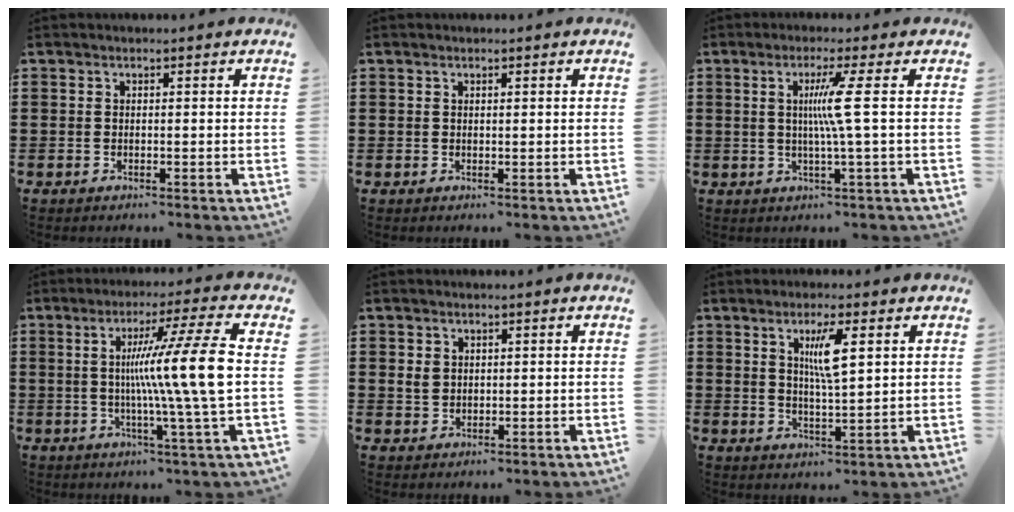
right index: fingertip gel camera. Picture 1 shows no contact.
{"total": 0.5, "force": [0.4, 0.4, 0.0], "torque": [0.000, 0.003, 0.007]}
{"total": 5.8, "force": [0.6, -1.3, 5.6], "torque": [-0.106, -0.008, 0.001]}
{"total": 13.6, "force": [0.8, -1.1, 13.5], "torque": [-0.230, -0.011, -0.002]}
{"total": 2.0, "force": [0.7, 1.6, 0.9], "torque": [-0.024, 0.007, 0.012]}
{"total": 5.3, "force": [2.0, 1.0, 4.8], "torque": [-0.091, 0.004, 0.029]}